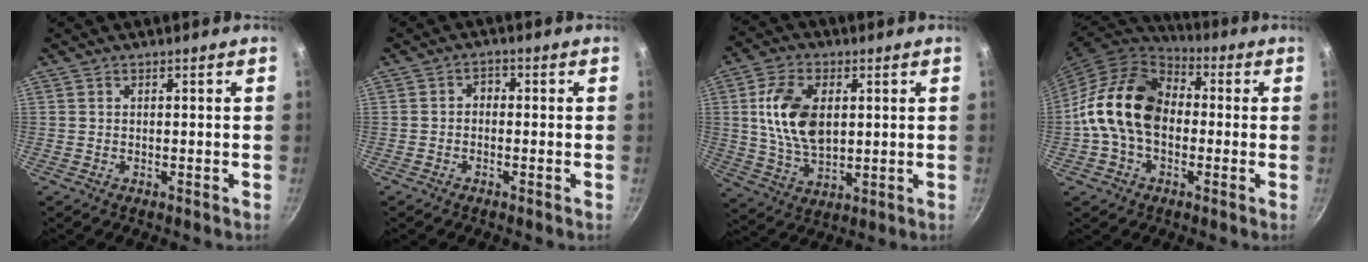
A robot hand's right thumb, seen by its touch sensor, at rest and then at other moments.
{"total": 1.9, "force": [-0.6, 1.4, 1.1], "torque": [-0.017, 0.014, -0.015]}
{"total": 13.2, "force": [2.3, 8.1, 10.2], "torque": [-0.175, -0.006, 0.045]}
{"total": 16.8, "force": [-0.5, 12.0, 11.8], "torque": [-0.185, 0.038, -0.026]}